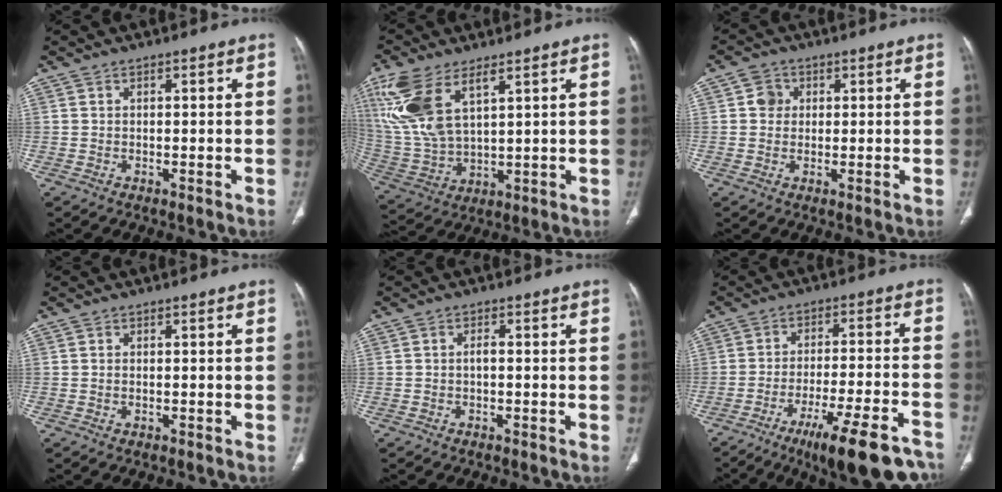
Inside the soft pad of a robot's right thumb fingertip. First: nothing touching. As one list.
[{"total": 15.0, "force": [7.3, 6.8, 11.2], "torque": [-0.254, -0.015, 0.159]}, {"total": 3.3, "force": [0.8, 3.0, 1.2], "torque": [-0.004, 0.001, 0.010]}, {"total": 0.6, "force": [-0.1, 0.4, 0.5], "torque": [-0.015, 0.003, 0.000]}, {"total": 1.1, "force": [-0.2, 0.5, 1.0], "torque": [-0.016, 0.003, -0.007]}, {"total": 17.5, "force": [-12.2, 3.7, 11.9], "torque": [-0.144, 0.059, -0.187]}]